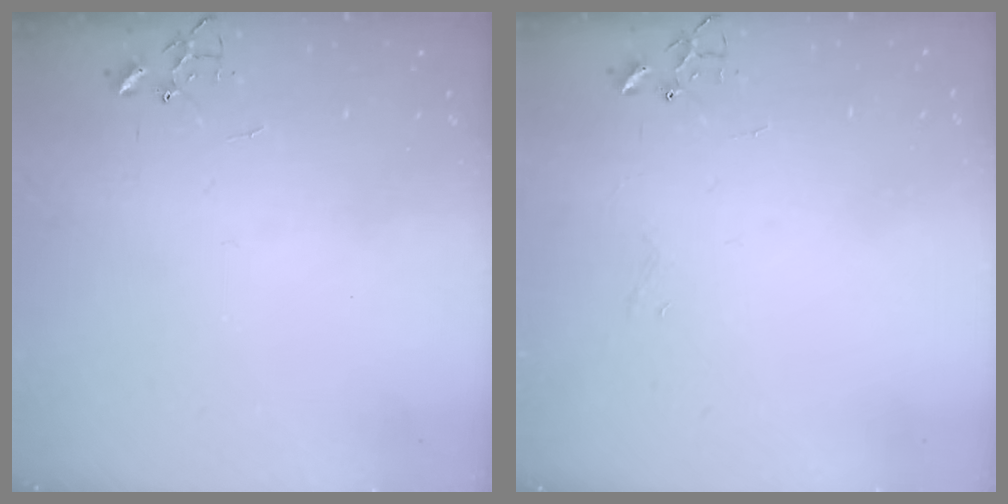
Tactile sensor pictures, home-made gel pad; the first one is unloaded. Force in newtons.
{"total": 3.3, "press": 3.3, "slide": 0.3}